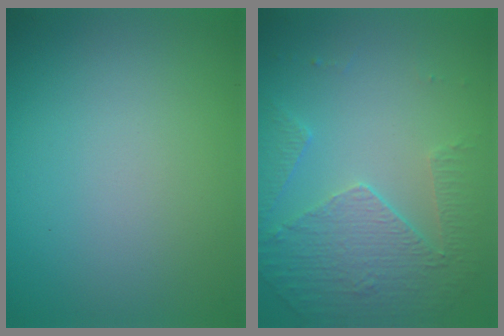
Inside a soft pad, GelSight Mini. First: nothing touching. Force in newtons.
{"total": 5.2, "press": 3.6, "slide": 3.7}